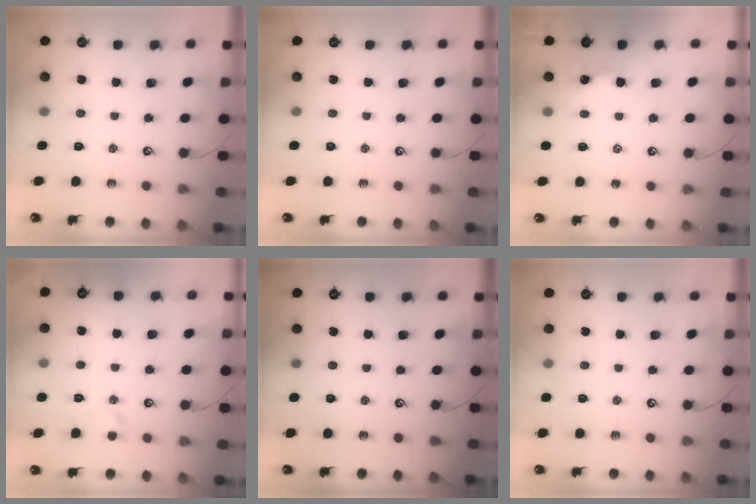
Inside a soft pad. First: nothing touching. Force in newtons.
{"total": 0.0}
{"total": 1.7, "press": 1.6, "slide": 0.3}
{"total": 1.4, "press": 1.3, "slide": 0.6}
{"total": 0.0}
{"total": 0.0}